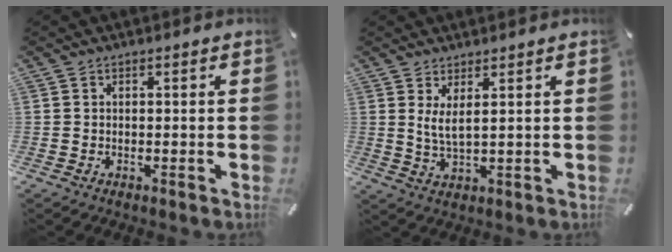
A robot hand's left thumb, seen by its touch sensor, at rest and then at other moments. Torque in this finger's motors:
{"motor_torque": [0.36, -0.15, 0.33, -0.21, 0.08]}